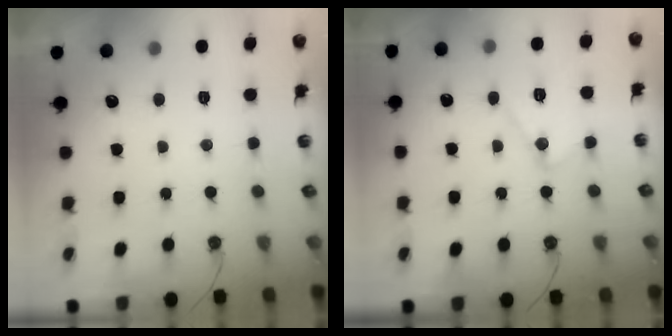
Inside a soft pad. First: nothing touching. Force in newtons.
{"total": 13.3, "press": 13.3, "slide": 0.6}